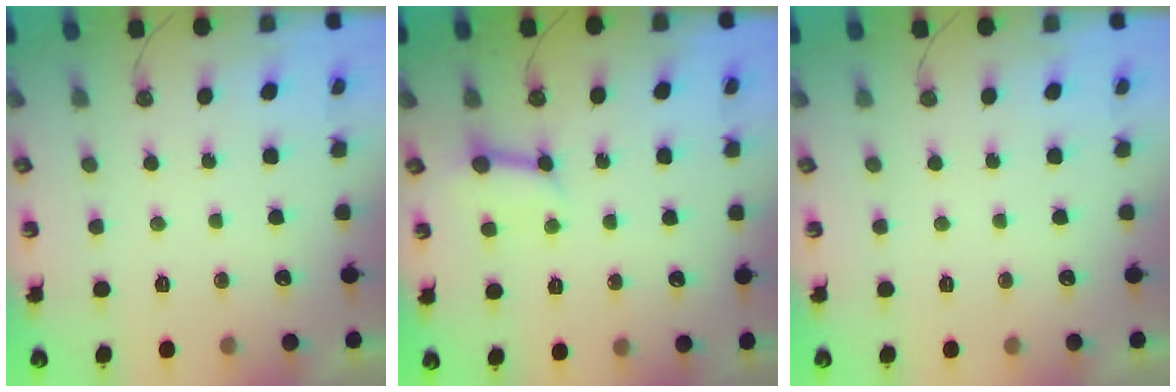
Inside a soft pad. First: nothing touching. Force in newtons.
{"total": 5.6, "press": 5.6, "slide": 0.7}
{"total": 0.0}